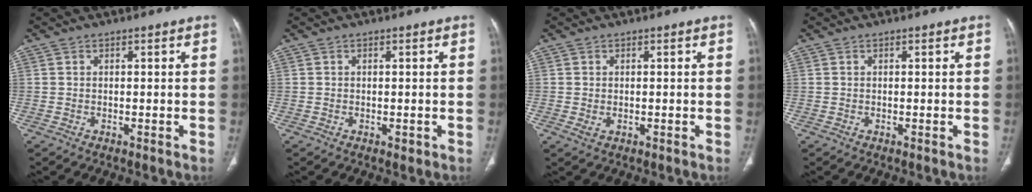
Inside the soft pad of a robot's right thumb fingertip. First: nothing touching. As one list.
[{"total": 0.8, "force": [-0.2, 0.5, 0.6], "torque": [-0.007, -0.002, 0.000]}, {"total": 1.3, "force": [-0.2, 0.9, 1.0], "torque": [-0.025, 0.000, 0.002]}, {"total": 0.0}]